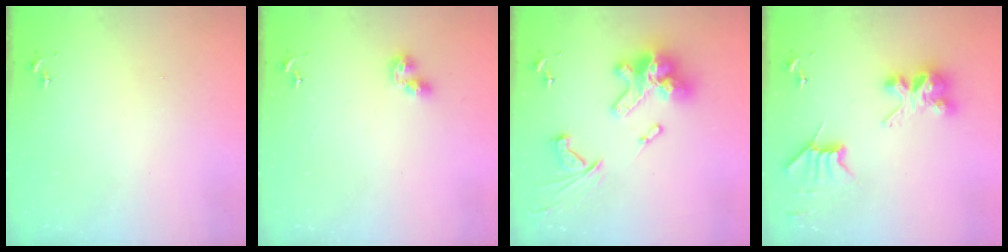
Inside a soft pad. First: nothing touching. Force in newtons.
{"total": 6.0, "press": 6.0, "slide": 0.3}
{"total": 23.3, "press": 23.1, "slide": 2.3}
{"total": 8.5, "press": 8.5, "slide": 0.5}